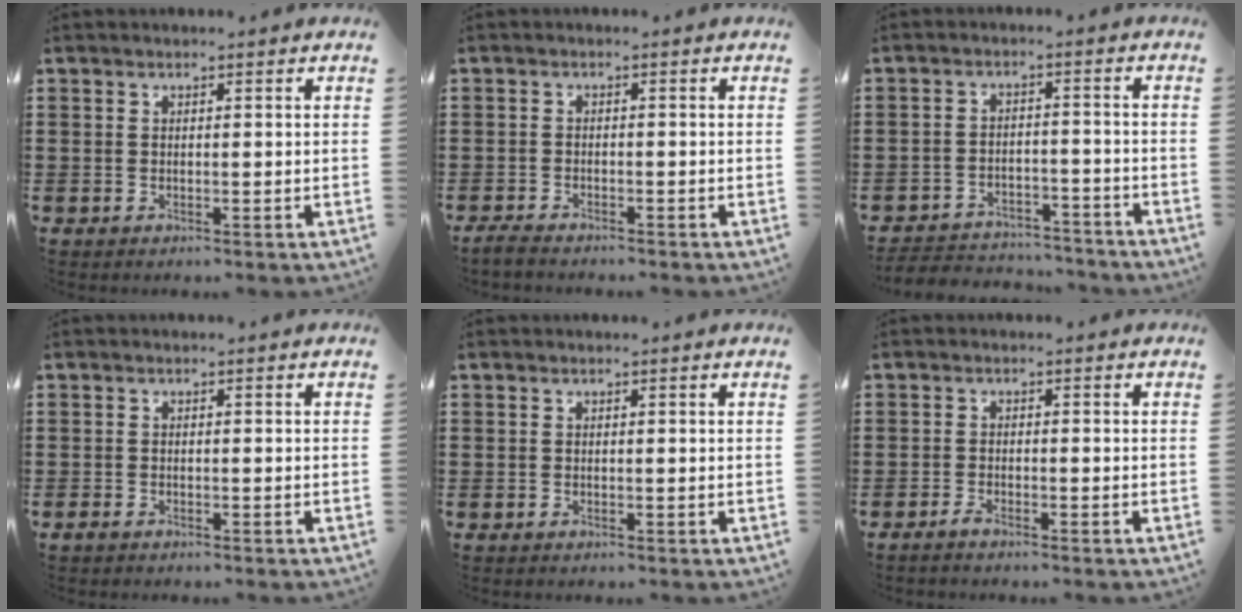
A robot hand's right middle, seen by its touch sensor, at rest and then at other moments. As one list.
[{"total": 1.7, "force": [-1.6, 0.0, 0.5], "torque": [-0.020, -0.005, -0.033]}, {"total": 4.3, "force": [-4.3, 0.7, 0.3], "torque": [-0.016, 0.003, -0.093]}, {"total": 0.7, "force": [-0.6, 0.1, 0.4], "torque": [-0.011, -0.006, -0.011]}, {"total": 0.0}, {"total": 1.3, "force": [-1.1, 0.1, 0.7], "torque": [-0.020, -0.006, -0.022]}]